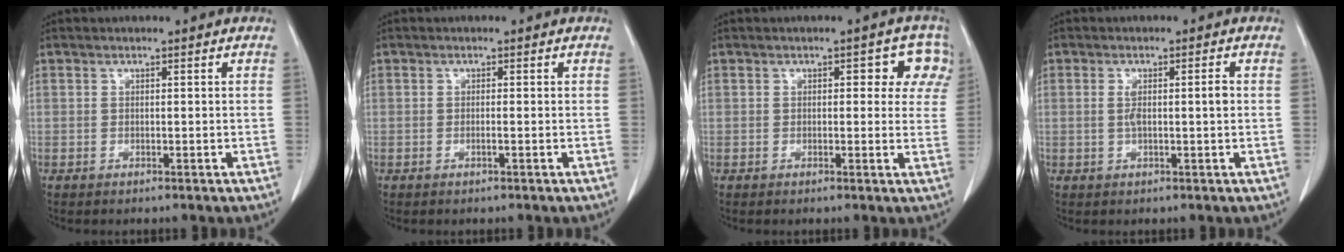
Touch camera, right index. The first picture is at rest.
{"total": 0.7, "force": [-0.2, -0.1, 0.6], "torque": [-0.011, 0.001, -0.004]}
{"total": 5.2, "force": [2.0, 3.1, 3.6], "torque": [-0.014, 0.017, 0.014]}
{"total": 3.2, "force": [0.1, 0.4, 3.2], "torque": [-0.060, 0.006, 0.005]}